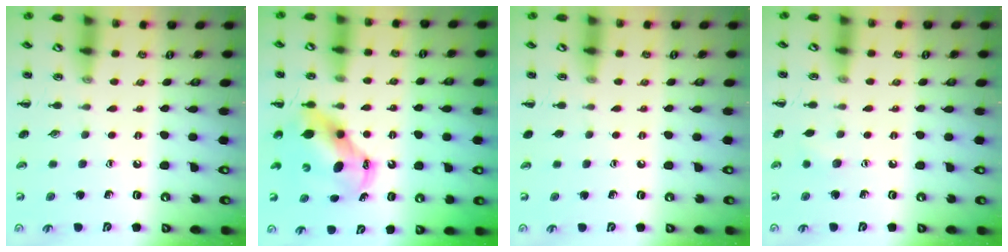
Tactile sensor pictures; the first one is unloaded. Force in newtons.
{"total": 7.4, "press": 7.2, "slide": 1.7}
{"total": 0.0}
{"total": 4.5, "press": 4.4, "slide": 1.0}